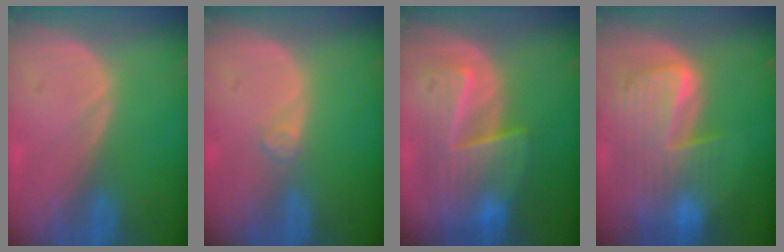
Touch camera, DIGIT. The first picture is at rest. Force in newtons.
{"total": 1.2, "press": 1.2, "slide": 0.3}
{"total": 8.1, "press": 7.9, "slide": 1.9}
{"total": 9.9, "press": 8.4, "slide": 5.1}